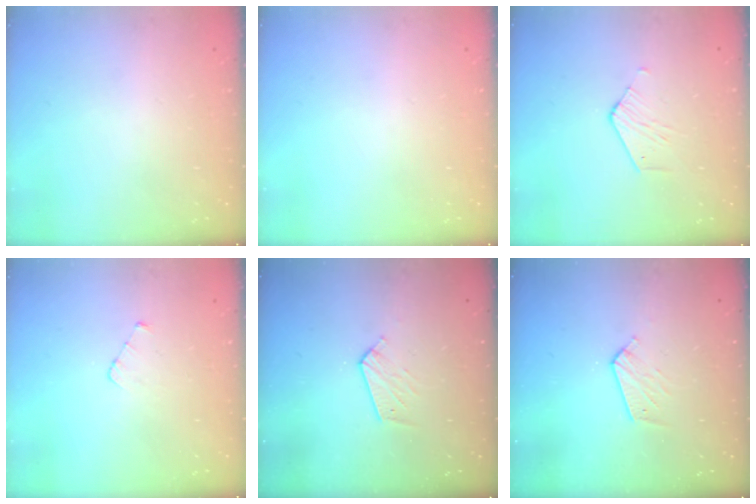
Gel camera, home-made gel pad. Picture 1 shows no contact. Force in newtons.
{"total": 0.0}
{"total": 2.6, "press": 2.6, "slide": 0.2}
{"total": 2.9, "press": 2.9, "slide": 0.3}
{"total": 5.4, "press": 5.3, "slide": 0.5}
{"total": 5.4, "press": 5.3, "slide": 0.5}